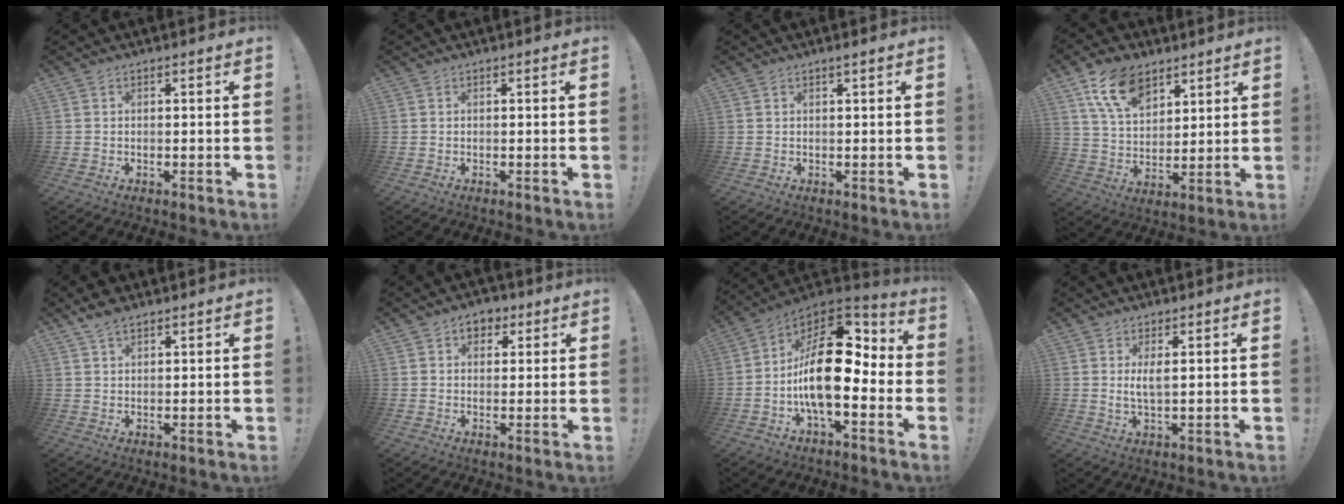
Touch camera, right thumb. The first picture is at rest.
{"total": 0.0}
{"total": 0.8, "force": [0.5, -0.2, 0.7], "torque": [-0.021, 0.005, 0.009]}
{"total": 13.8, "force": [8.4, 8.1, 7.4], "torque": [-0.136, -0.029, 0.161]}
{"total": 4.5, "force": [3.3, 1.9, 2.4], "torque": [-0.041, -0.010, 0.062]}
{"total": 5.0, "force": [2.0, 3.8, 2.4], "torque": [-0.026, -0.001, 0.034]}
{"total": 21.2, "force": [-1.5, 10.1, 18.5], "torque": [-0.322, 0.014, -0.023]}
{"total": 3.6, "force": [1.1, 0.9, 3.3], "torque": [-0.059, -0.006, 0.018]}